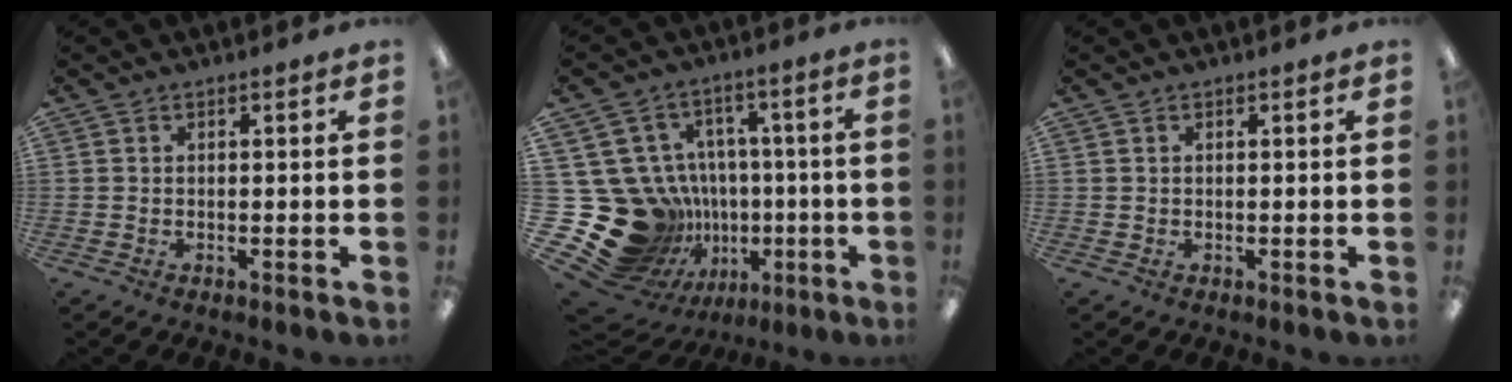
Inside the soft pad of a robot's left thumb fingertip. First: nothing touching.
{"total": 26.4, "force": [-3.9, 22.9, 12.5], "torque": [-0.243, -0.009, 0.021]}
{"total": 0.0}